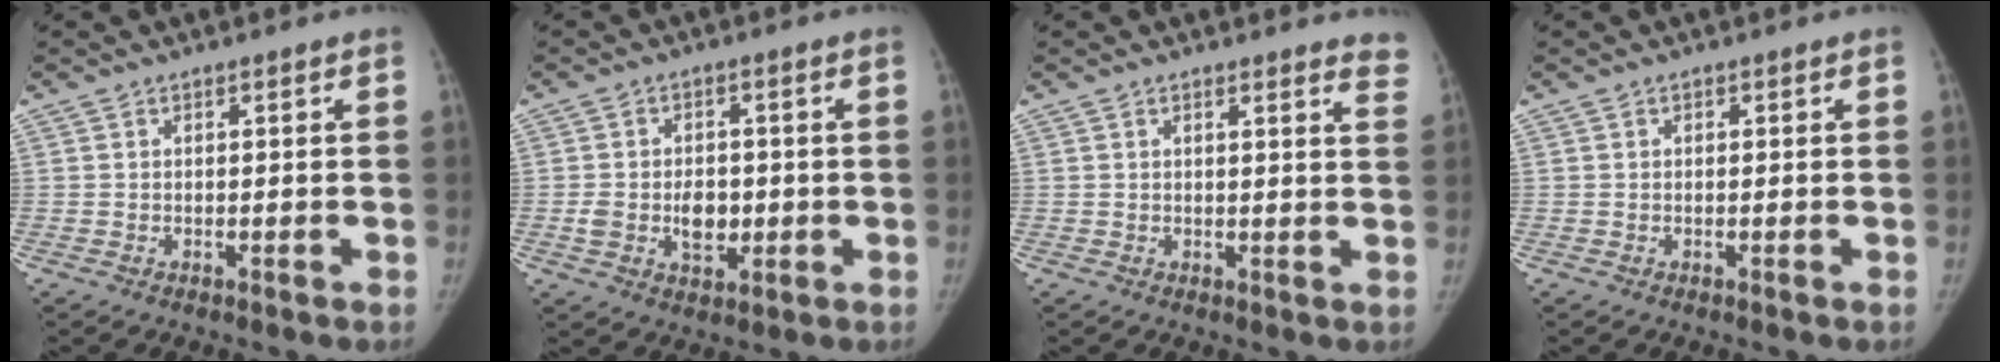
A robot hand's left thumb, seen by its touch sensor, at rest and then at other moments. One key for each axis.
{"total": 6.2, "fx": -0.8, "fy": 4.2, "fz": 4.5, "tx": -0.057, "ty": -0.001, "tz": -0.007}
{"total": 5.9, "fx": 5.5, "fy": 0.8, "fz": 2.2, "tx": -0.002, "ty": -0.026, "tz": 0.034}
{"total": 0.0}